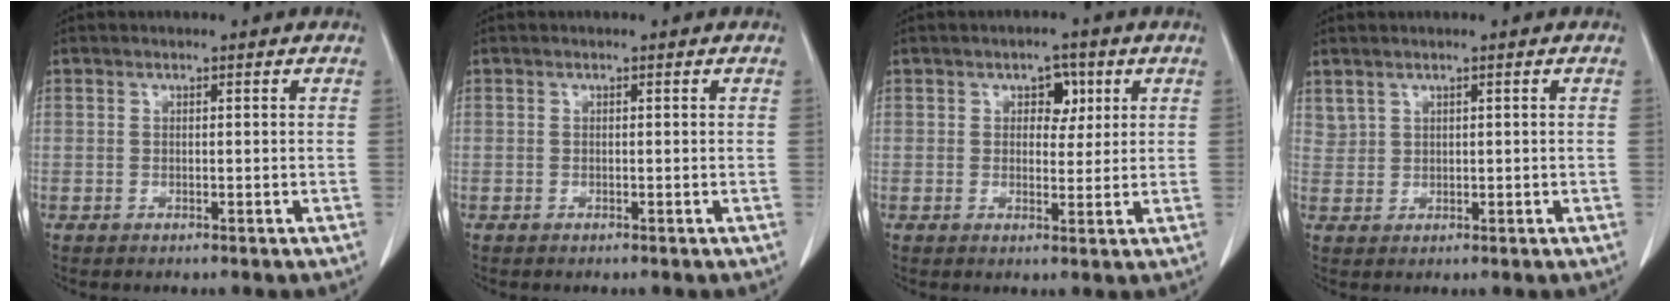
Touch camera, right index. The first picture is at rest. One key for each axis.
{"total": 0.0}
{"total": 3.6, "fx": 1.4, "fy": 2.3, "fz": 2.4, "tx": -0.027, "ty": 0.007, "tz": 0.019}
{"total": 1.7, "fx": 1.4, "fy": 1.0, "fz": 0.3, "tx": -0.002, "ty": 0.007, "tz": 0.033}